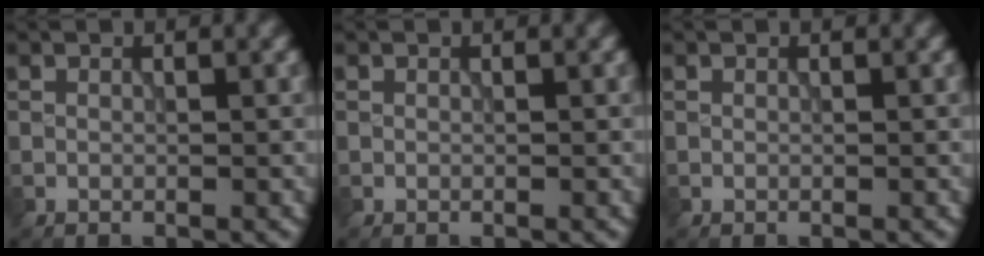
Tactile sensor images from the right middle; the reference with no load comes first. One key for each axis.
{"total": 0.0}
{"total": 0.0}